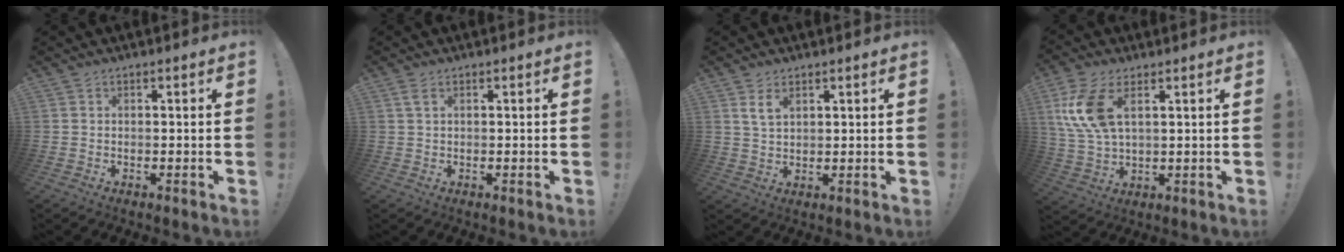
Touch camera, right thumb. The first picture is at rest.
{"total": 1.7, "force": [0.7, 0.5, 1.5], "torque": [-0.024, -0.001, 0.011]}
{"total": 4.6, "force": [2.6, 2.5, 2.9], "torque": [-0.047, -0.008, 0.048]}
{"total": 12.2, "force": [4.3, 6.1, 9.6], "torque": [-0.193, -0.015, 0.080]}